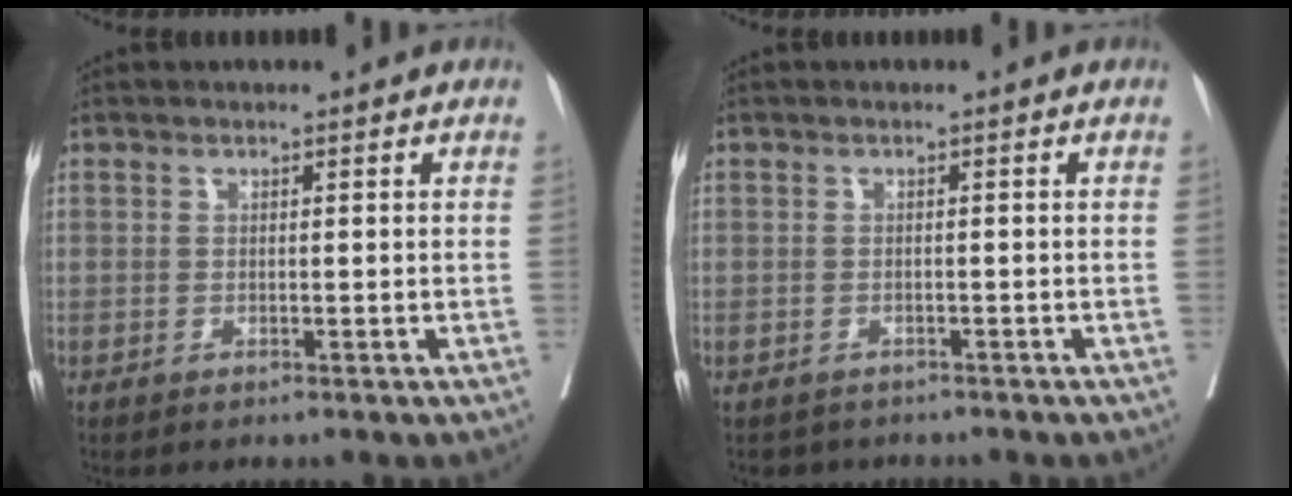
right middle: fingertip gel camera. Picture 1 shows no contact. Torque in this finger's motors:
{"motor_torque": [-0.13, -0.04, 0.00, 0.00]}